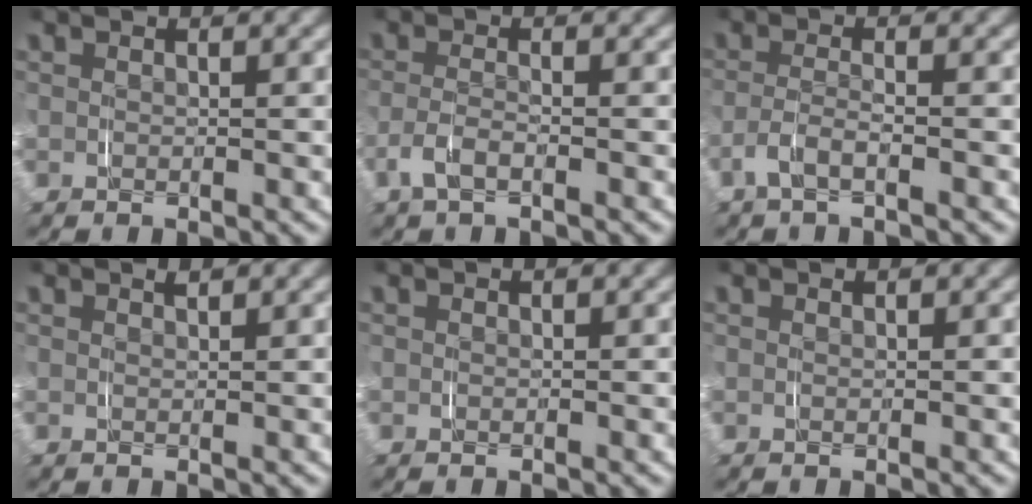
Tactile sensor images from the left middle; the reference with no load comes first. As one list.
[{"total": 2.0, "force": [-1.1, 0.6, 1.6], "torque": [-0.045, -0.005, -0.020]}, {"total": 2.1, "force": [-1.5, 0.4, 1.5], "torque": [-0.036, -0.001, -0.028]}, {"total": 0.5, "force": [0.5, -0.2, 0.1], "torque": [-0.001, 0.000, 0.008]}, {"total": 0.0}, {"total": 0.0}]